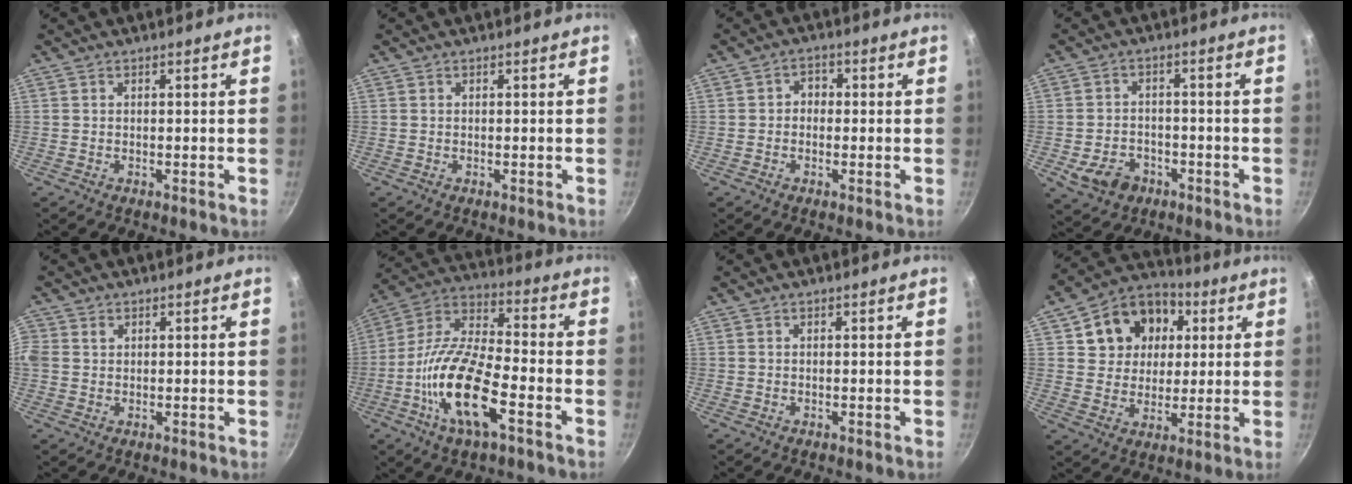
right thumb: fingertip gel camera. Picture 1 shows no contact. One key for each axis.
{"total": 0.0}
{"total": 2.7, "fx": -0.3, "fy": 2.3, "fz": 1.4, "tx": -0.006, "ty": 0.010, "tz": -0.010}
{"total": 7.5, "fx": -3.3, "fy": 5.6, "fz": 3.8, "tx": -0.053, "ty": 0.022, "tz": -0.049}
{"total": 4.0, "fx": 1.0, "fy": 3.4, "fz": 2.0, "tx": -0.044, "ty": 0.010, "tz": 0.016}
{"total": 17.6, "fx": -6.5, "fy": 6.6, "fz": 15.0, "tx": -0.286, "ty": 0.034, "tz": -0.140}
{"total": 0.0}
{"total": 14.6, "fx": 4.4, "fy": 12.0, "fz": 6.9, "tx": -0.094, "ty": 0.013, "tz": 0.069}